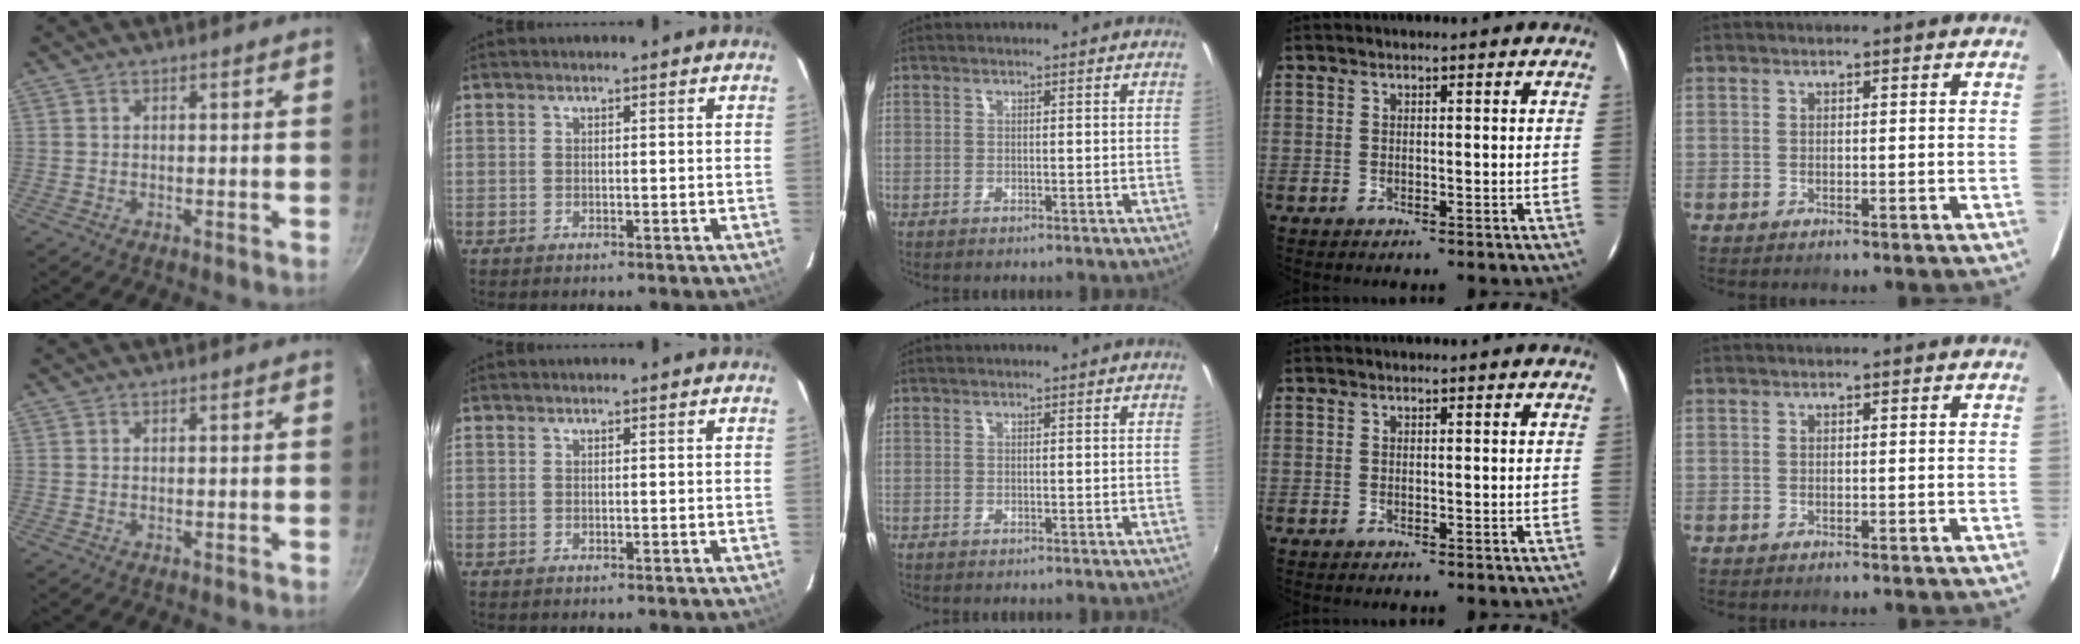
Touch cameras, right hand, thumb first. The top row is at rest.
{}